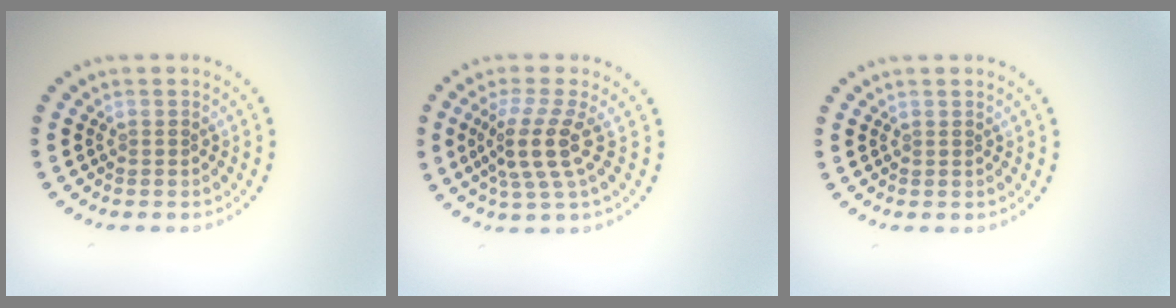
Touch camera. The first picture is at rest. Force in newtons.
{"total": 3.8, "press": 2.8, "slide": 2.6}
{"total": 0.0}